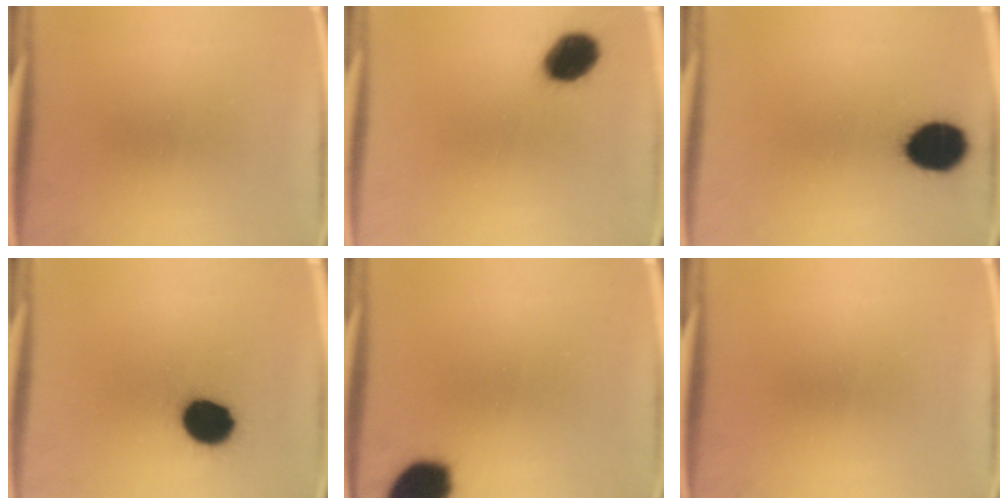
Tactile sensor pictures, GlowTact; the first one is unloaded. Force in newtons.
{"total": 8.8}
{"total": 12.0}
{"total": 12.3}
{"total": 13.2}
{"total": 0.0}